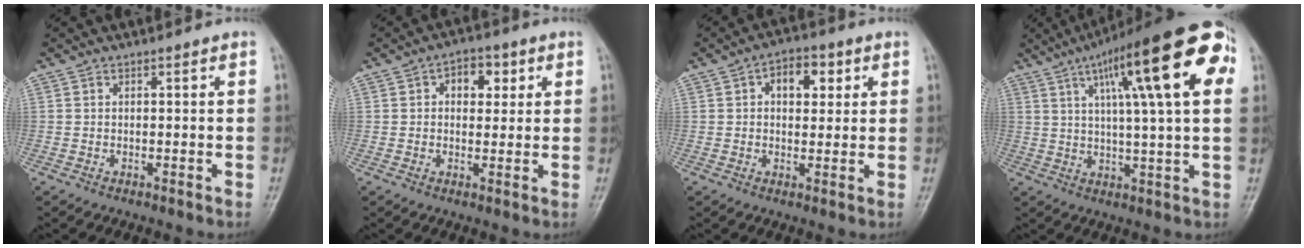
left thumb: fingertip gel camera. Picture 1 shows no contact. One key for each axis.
{"total": 5.8, "fx": 1.9, "fy": 3.9, "fz": 3.9, "tx": -0.021, "ty": 0.000, "tz": 0.020}
{"total": 7.0, "fx": 2.2, "fy": 4.4, "fz": 5.0, "tx": -0.041, "ty": 0.002, "tz": 0.026}
{"total": 22.8, "fx": 8.5, "fy": 4.8, "fz": 20.6, "tx": -0.298, "ty": 0.011, "tz": 0.119}